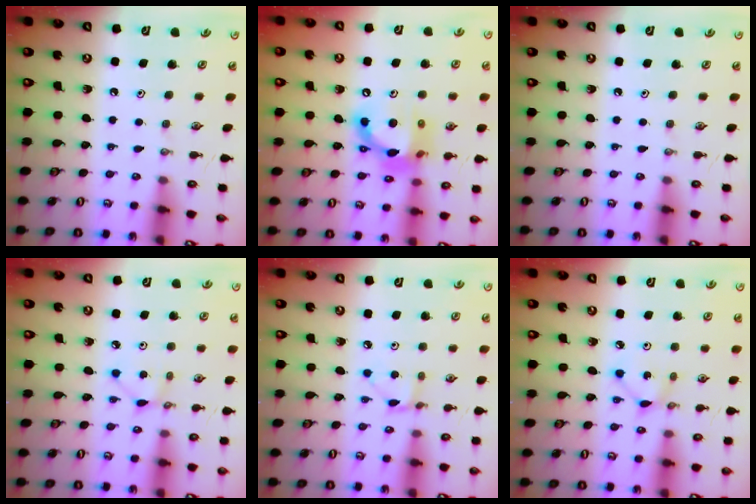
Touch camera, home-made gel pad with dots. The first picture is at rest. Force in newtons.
{"total": 14.7, "press": 14.7, "slide": 0.8}
{"total": 0.0}
{"total": 3.1, "press": 3.1, "slide": 0.4}
{"total": 2.6, "press": 2.6, "slide": 0.3}
{"total": 2.1, "press": 2.1, "slide": 0.1}